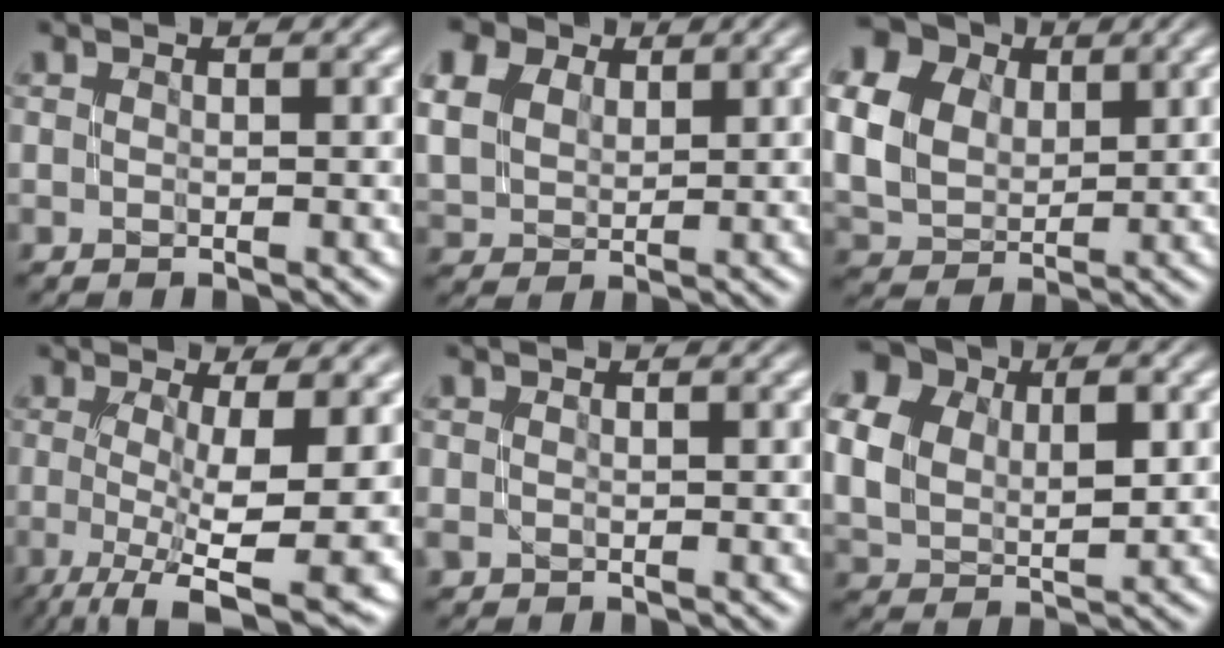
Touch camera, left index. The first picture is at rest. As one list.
[{"total": 11.6, "force": [5.8, 8.2, 5.8], "torque": [-0.155, 0.032, 0.100]}, {"total": 15.4, "force": [5.7, 12.4, 7.1], "torque": [-0.196, 0.029, 0.098]}, {"total": 10.2, "force": [-1.5, 2.6, 9.7], "torque": [-0.138, -0.012, -0.021]}, {"total": 1.0, "force": [-0.2, 0.9, 0.3], "torque": [-0.005, -0.003, -0.006]}, {"total": 12.0, "force": [4.0, 9.0, 6.8], "torque": [-0.138, 0.031, 0.084]}]